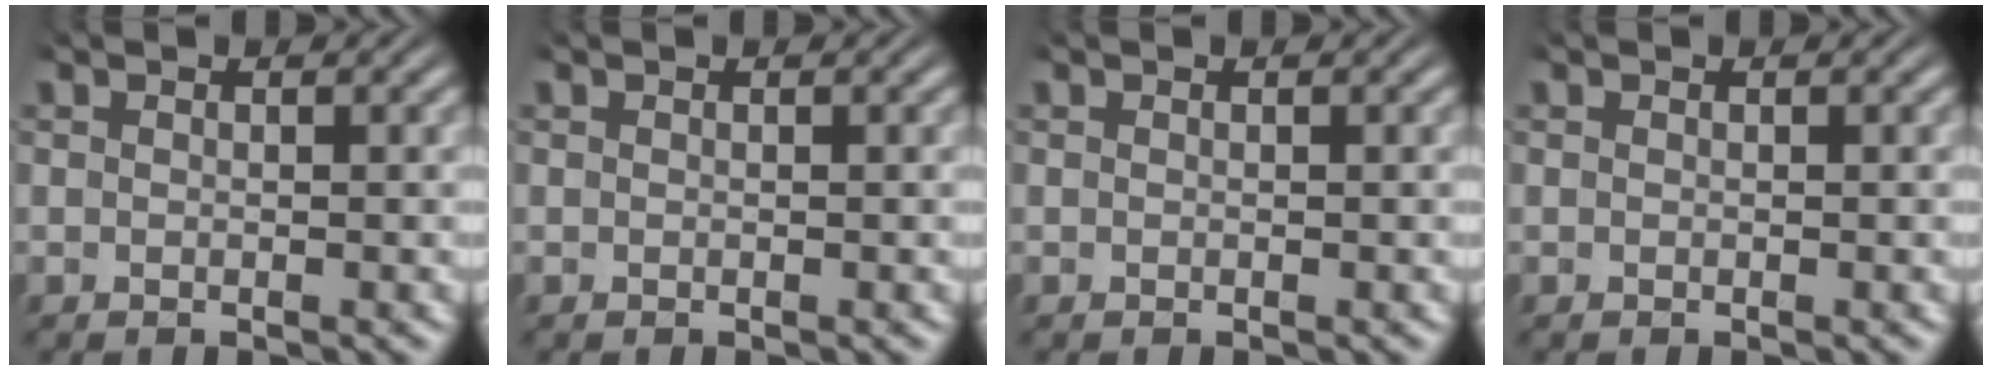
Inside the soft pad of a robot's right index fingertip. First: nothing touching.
{"total": 0.0}
{"total": 0.0}
{"total": 0.0}